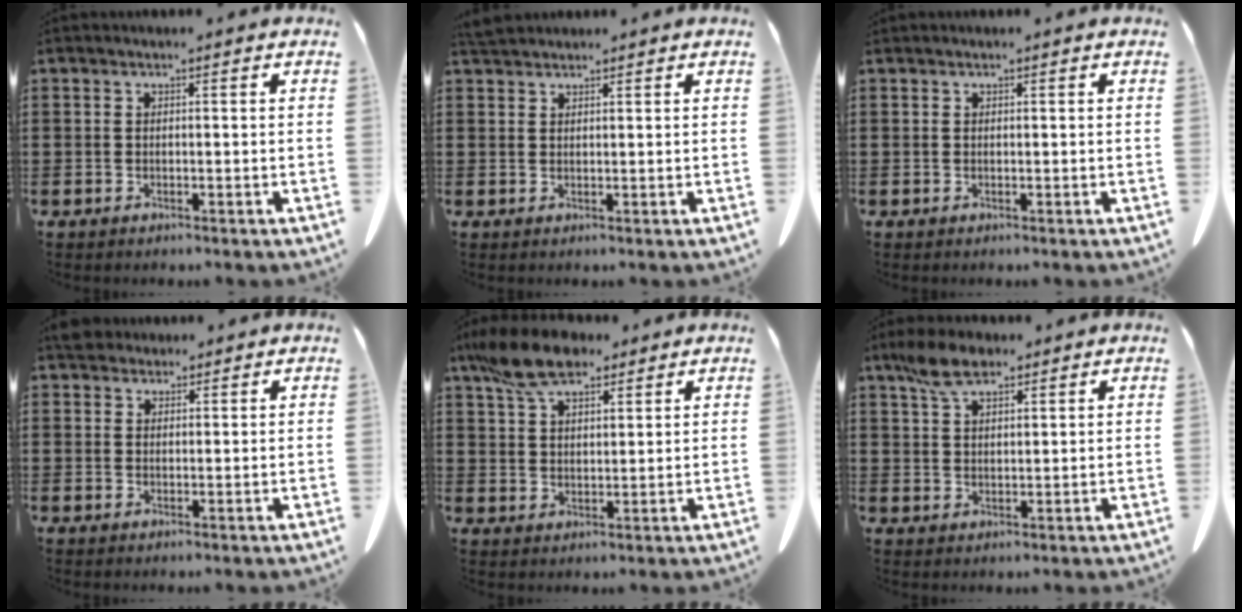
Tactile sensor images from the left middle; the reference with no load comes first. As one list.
[{"total": 2.2, "force": [2.0, 0.5, 0.6], "torque": [-0.018, 0.002, 0.040]}, {"total": 0.0}, {"total": 3.3, "force": [2.8, 1.5, 0.8], "torque": [-0.017, 0.000, 0.054]}, {"total": 9.6, "force": [7.1, 4.1, 5.1], "torque": [-0.121, -0.006, 0.134]}, {"total": 6.2, "force": [4.2, 2.8, 3.5], "torque": [-0.082, 0.004, 0.080]}]